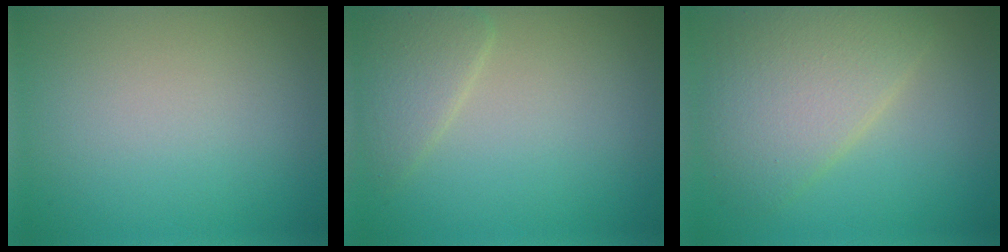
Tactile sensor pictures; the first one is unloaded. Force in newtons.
{"total": 2.4, "press": 2.4, "slide": 0.2}
{"total": 6.0, "press": 6.0, "slide": 0.1}